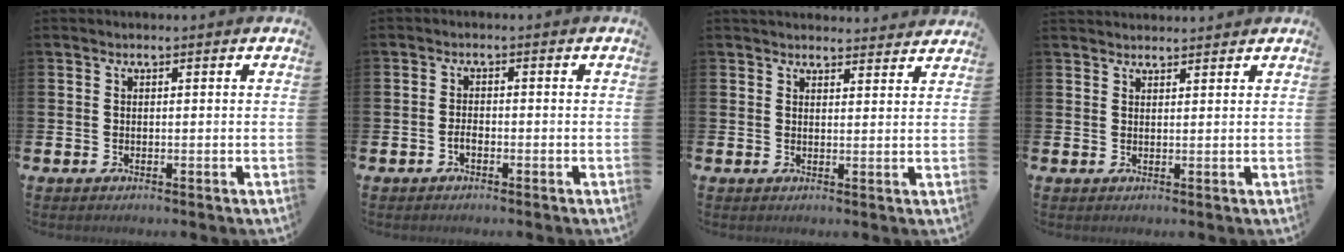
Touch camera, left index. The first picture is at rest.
{"total": 1.3, "force": [-0.7, 0.6, 0.9], "torque": [-0.019, 0.001, -0.013]}
{"total": 3.0, "force": [3.0, 0.6, 0.0], "torque": [0.004, -0.018, 0.052]}
{"total": 1.8, "force": [1.8, 0.3, -0.1], "torque": [0.009, -0.009, 0.031]}